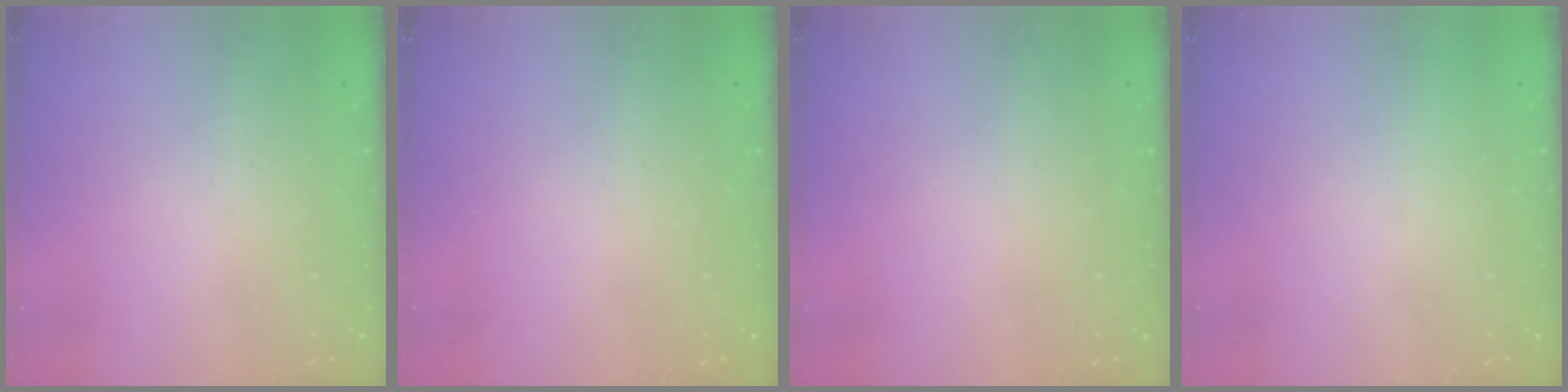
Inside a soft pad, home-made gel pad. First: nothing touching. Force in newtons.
{"total": 0.0}
{"total": 0.0}
{"total": 1.5, "press": 1.5, "slide": 0.1}